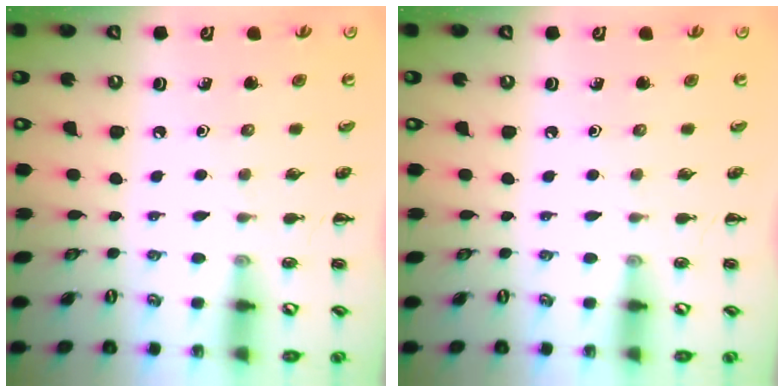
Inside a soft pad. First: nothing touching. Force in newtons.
{"total": 0.0}